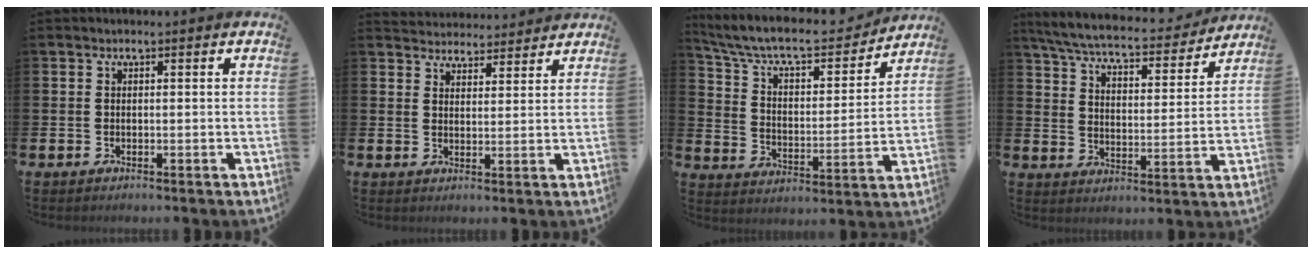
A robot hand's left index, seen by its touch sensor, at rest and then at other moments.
{"total": 3.9, "force": [3.8, 0.8, -0.3], "torque": [-0.006, -0.022, 0.070]}
{"total": 9.2, "force": [8.2, 2.4, 3.3], "torque": [-0.096, -0.057, 0.136]}
{"total": 6.8, "force": [6.3, 1.0, 2.3], "torque": [-0.074, -0.046, 0.106]}